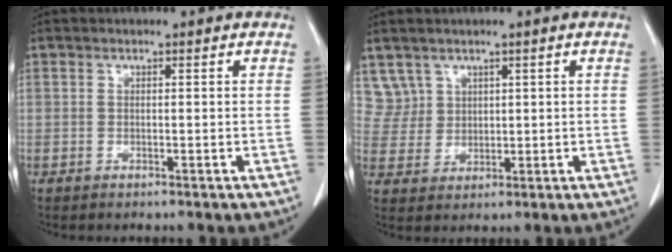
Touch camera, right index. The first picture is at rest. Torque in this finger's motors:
{"motor_torque": [-0.47, 0.39, -0.13, -0.04]}